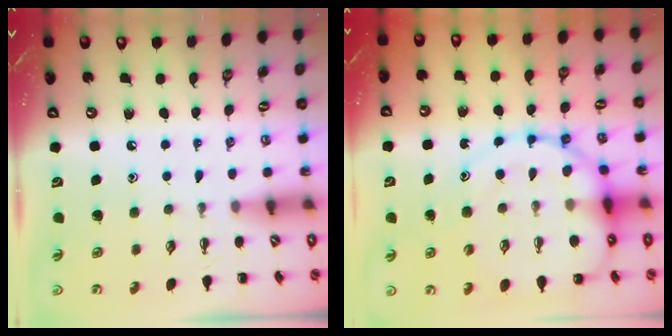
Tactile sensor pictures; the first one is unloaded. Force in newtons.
{"total": 17.2, "press": 17.0, "slide": 3.1}